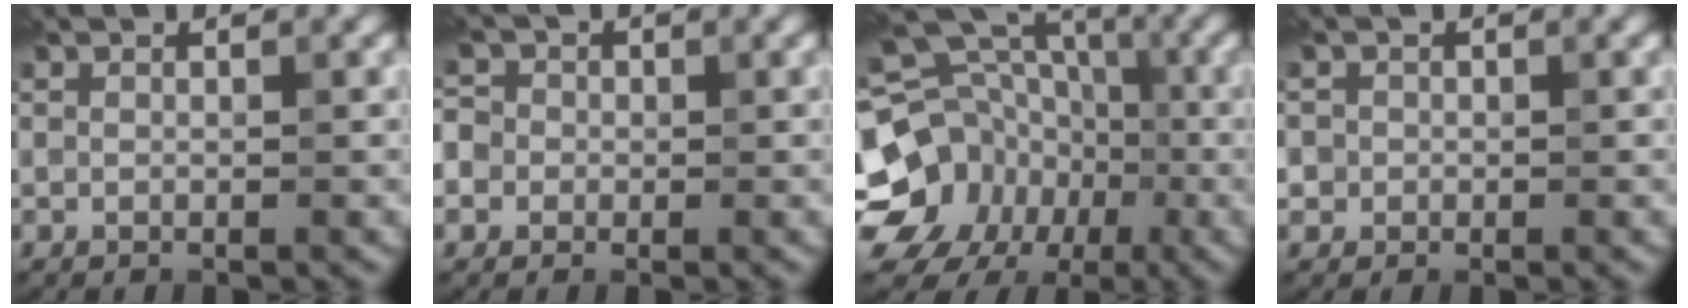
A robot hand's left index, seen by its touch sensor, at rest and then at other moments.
{"total": 5.5, "force": [-1.5, 5.2, 1.2], "torque": [-0.022, 0.021, -0.061]}
{"total": 17.8, "force": [-5.8, 15.3, 6.9], "torque": [-0.148, -0.006, -0.109]}
{"total": 1.5, "force": [-0.3, 1.5, -0.2], "torque": [0.024, 0.011, -0.012]}